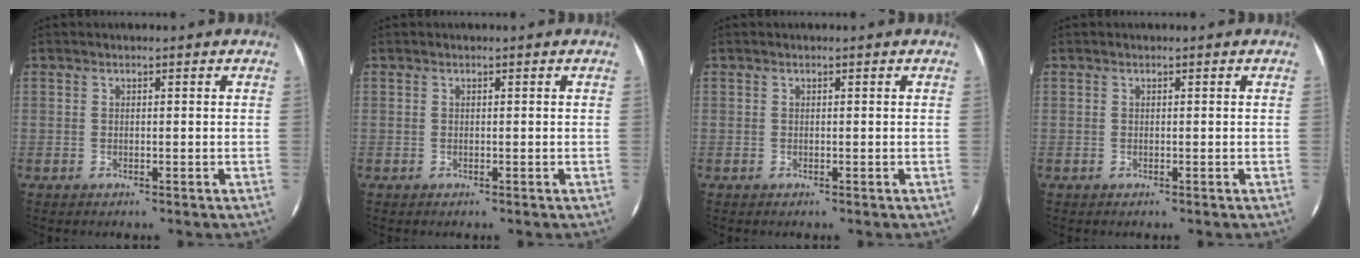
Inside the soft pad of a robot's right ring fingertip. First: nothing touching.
{"total": 0.0}
{"total": 0.0}
{"total": 0.0}